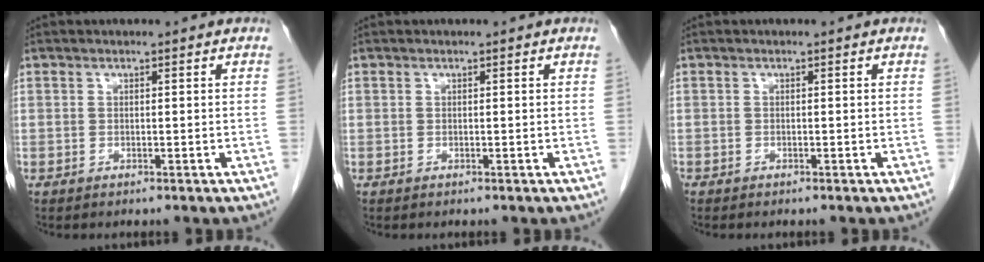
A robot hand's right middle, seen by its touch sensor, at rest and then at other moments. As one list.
[{"total": 0.0}, {"total": 0.0}]